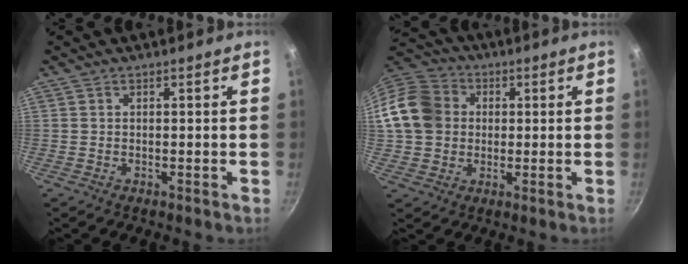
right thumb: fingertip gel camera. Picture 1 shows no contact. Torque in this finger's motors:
{"motor_torque": [1.02, 1.19, 0.97, -0.16, 0.13]}